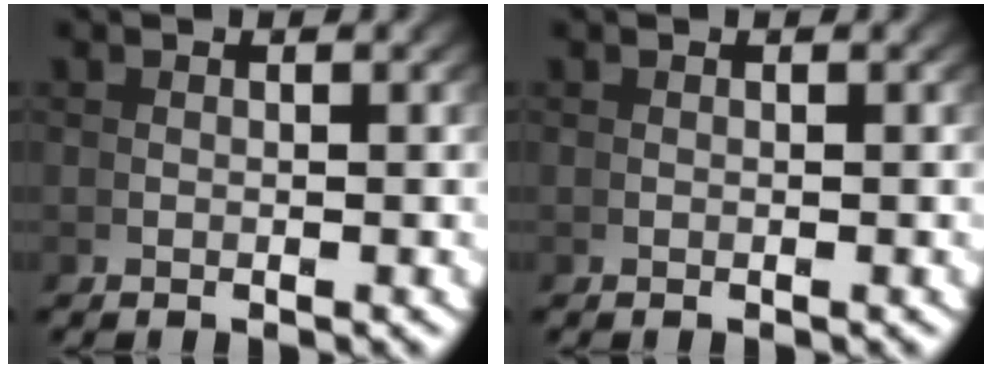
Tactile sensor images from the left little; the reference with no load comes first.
{"total": 0.0}